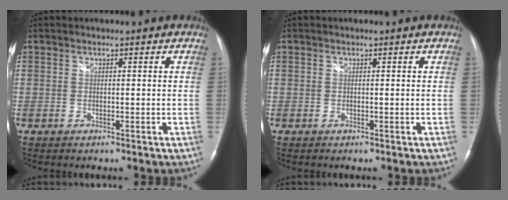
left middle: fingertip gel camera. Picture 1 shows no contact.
{"total": 0.0}